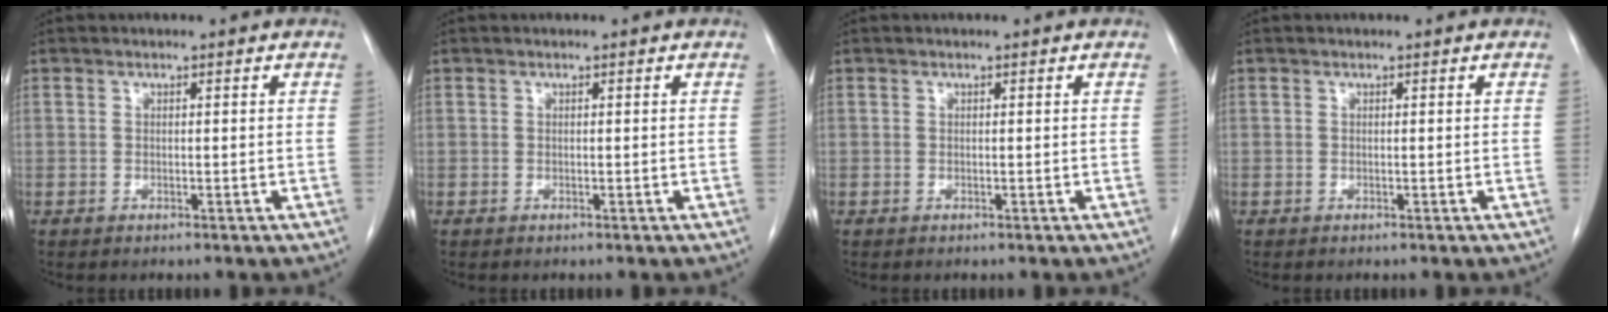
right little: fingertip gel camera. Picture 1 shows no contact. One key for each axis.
{"total": 0.0}
{"total": 0.0}
{"total": 0.0}